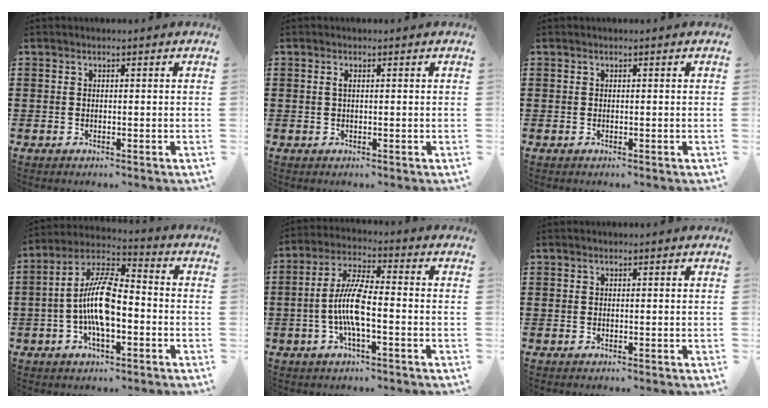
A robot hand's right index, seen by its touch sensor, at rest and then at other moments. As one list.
[{"total": 0.8, "force": [0.1, 0.2, 0.7], "torque": [-0.016, 0.000, 0.002]}, {"total": 0.0}, {"total": 10.9, "force": [-2.1, 4.3, 9.8], "torque": [-0.224, -0.005, -0.046]}, {"total": 8.2, "force": [-1.6, 2.1, 7.7], "torque": [-0.176, -0.008, -0.040]}, {"total": 0.0}]